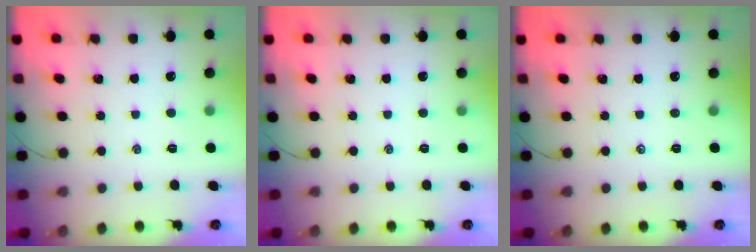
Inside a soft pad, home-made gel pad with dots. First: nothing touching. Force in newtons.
{"total": 0.0}
{"total": 0.0}